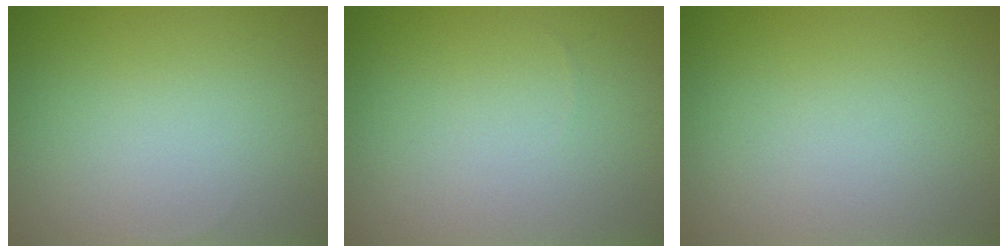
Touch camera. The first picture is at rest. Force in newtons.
{"total": 0.0}
{"total": 0.0}